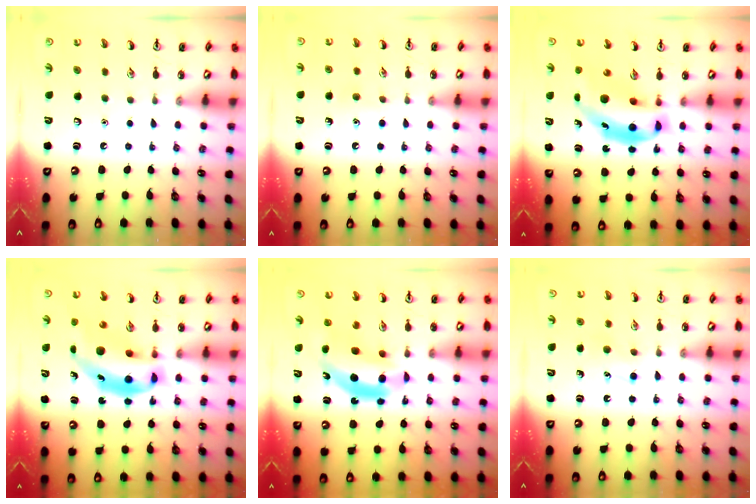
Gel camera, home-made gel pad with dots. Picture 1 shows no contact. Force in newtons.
{"total": 5.4, "press": 5.1, "slide": 1.6}
{"total": 12.8, "press": 12.3, "slide": 3.8}
{"total": 12.8, "press": 12.3, "slide": 3.8}
{"total": 10.1, "press": 9.5, "slide": 3.4}
{"total": 4.7, "press": 4.5, "slide": 1.4}